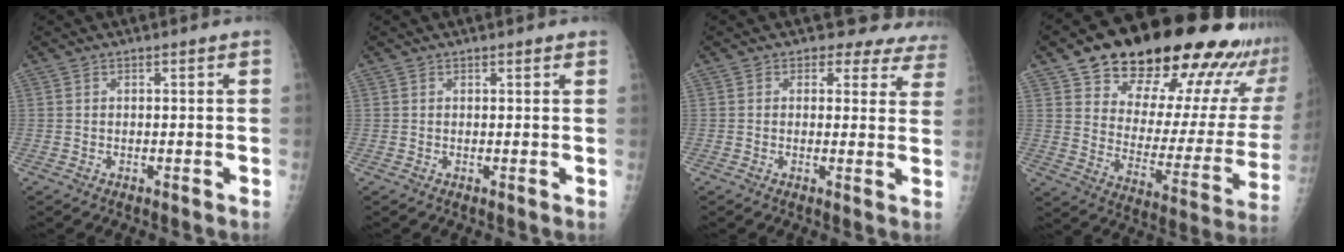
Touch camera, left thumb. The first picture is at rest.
{"total": 0.8, "force": [0.7, 0.3, 0.4], "torque": [-0.006, -0.004, 0.007]}
{"total": 9.2, "force": [7.8, 4.8, 1.1], "torque": [0.040, -0.030, 0.057]}
{"total": 30.8, "force": [22.0, 12.4, 17.5], "torque": [-0.220, -0.076, 0.303]}